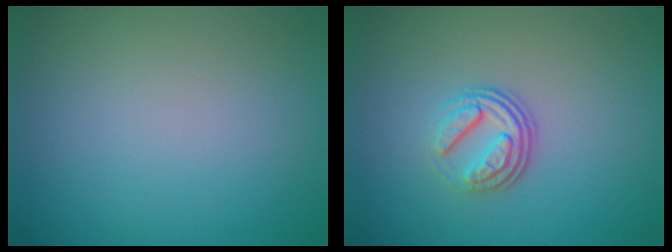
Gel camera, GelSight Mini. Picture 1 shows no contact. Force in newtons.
{"total": 3.6, "press": 2.5, "slide": 2.6}